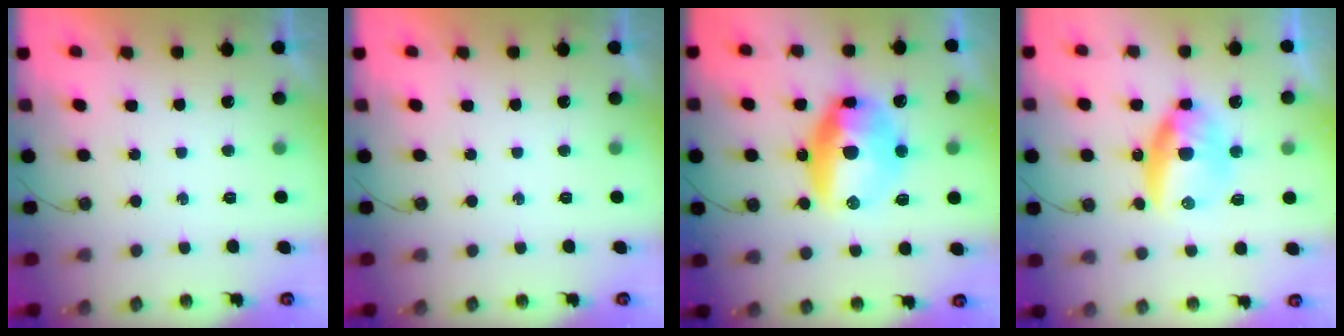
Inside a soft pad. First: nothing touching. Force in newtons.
{"total": 0.0}
{"total": 17.5, "press": 16.5, "slide": 5.9}
{"total": 9.6, "press": 9.5, "slide": 0.9}